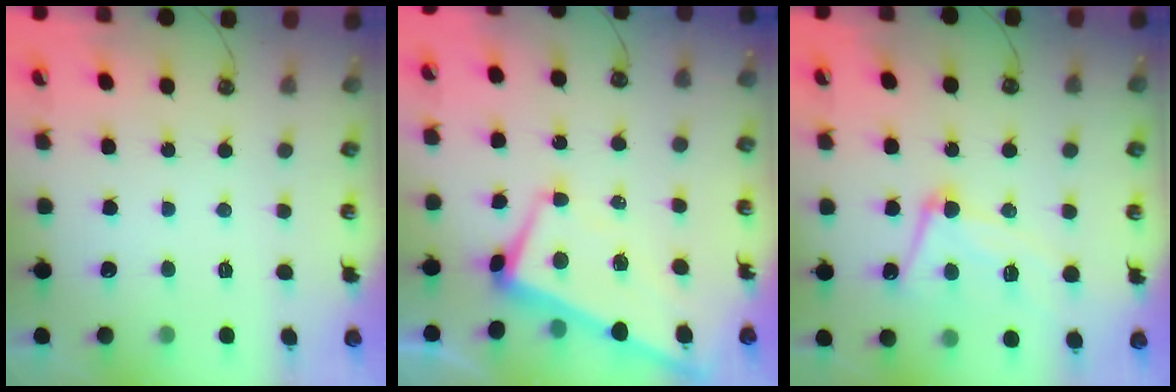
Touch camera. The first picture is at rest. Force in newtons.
{"total": 1.0, "press": 0.5, "slide": 0.9}
{"total": 10.5, "press": 10.5, "slide": 1.1}